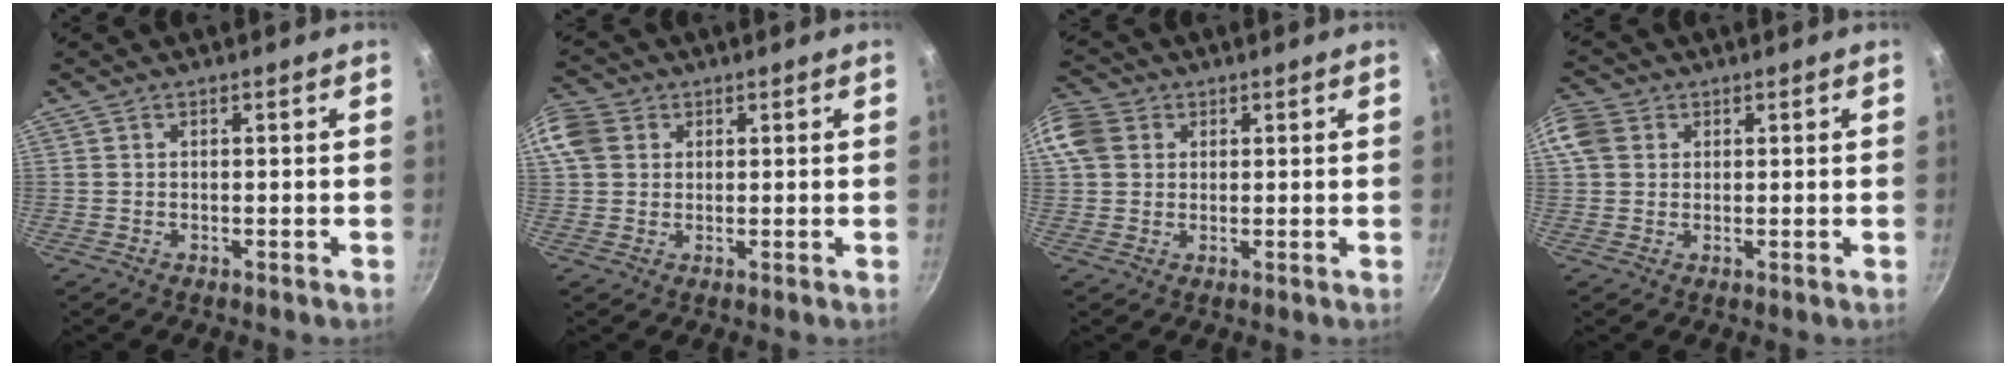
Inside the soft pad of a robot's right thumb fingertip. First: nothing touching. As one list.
[{"total": 7.4, "force": [2.1, 6.1, 3.6], "torque": [-0.061, 0.005, 0.028]}, {"total": 8.5, "force": [2.3, 7.0, 4.2], "torque": [-0.076, 0.009, 0.031]}, {"total": 5.7, "force": [1.6, 4.7, 2.8], "torque": [-0.046, 0.003, 0.019]}]